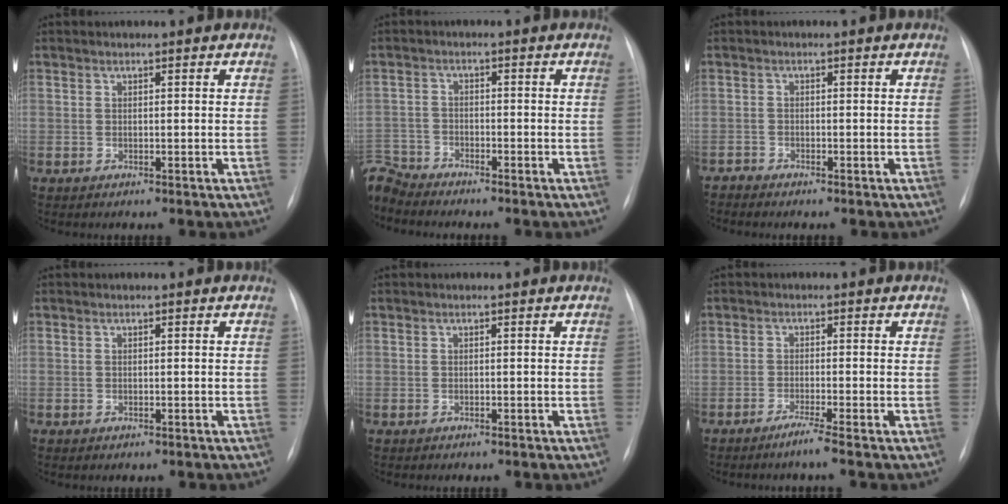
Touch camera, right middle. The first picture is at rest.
{"total": 5.5, "force": [-5.5, 0.5, -0.2], "torque": [0.004, -0.006, -0.109]}
{"total": 1.0, "force": [-0.9, -0.1, -0.3], "torque": [0.011, -0.006, -0.018]}
{"total": 0.0}
{"total": 0.0}
{"total": 2.5, "force": [-1.8, -0.9, 1.5], "torque": [-0.031, -0.006, -0.036]}